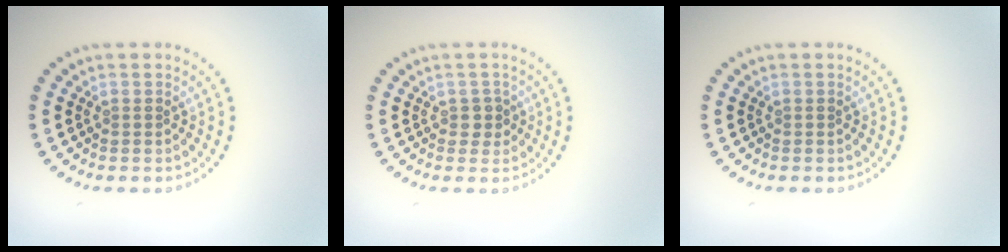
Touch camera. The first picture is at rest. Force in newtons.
{"total": 1.3, "press": 1.1, "slide": 0.6}
{"total": 0.0}